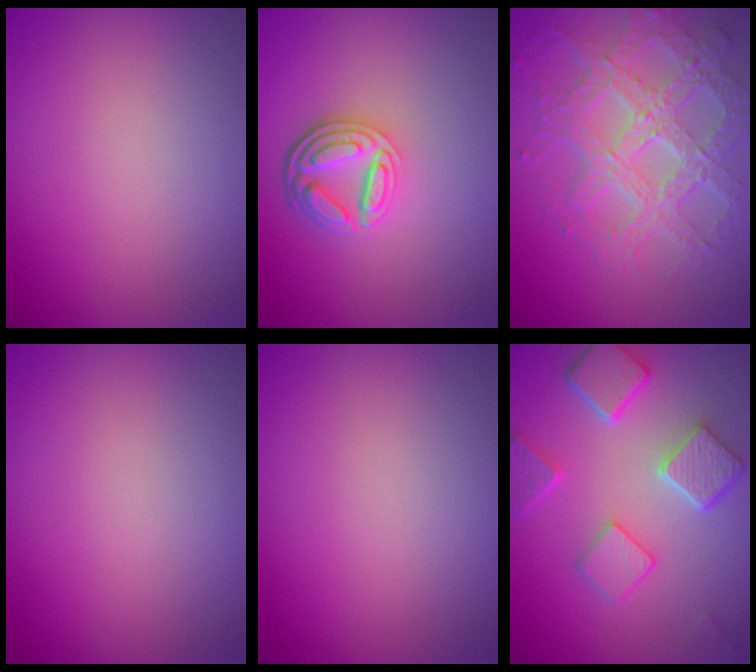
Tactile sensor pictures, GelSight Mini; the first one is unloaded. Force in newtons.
{"total": 4.6, "press": 3.6, "slide": 3.0}
{"total": 7.8, "press": 5.6, "slide": 5.5}
{"total": 0.0}
{"total": 0.0}
{"total": 5.5, "press": 4.4, "slide": 3.2}